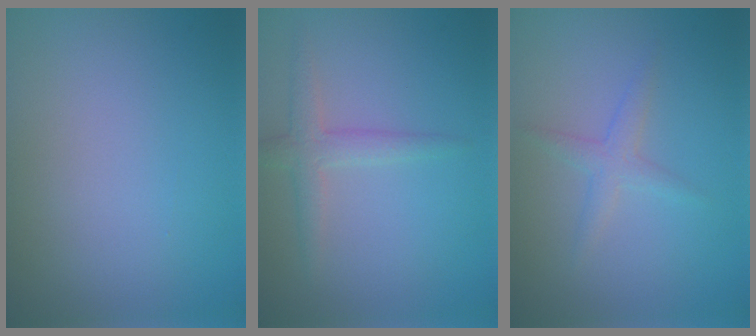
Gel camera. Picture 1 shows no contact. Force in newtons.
{"total": 2.4, "press": 2.4, "slide": 0.0}
{"total": 1.7, "press": 1.6, "slide": 0.1}